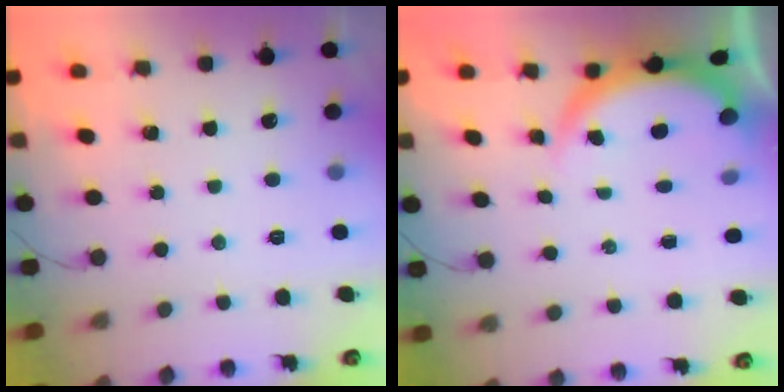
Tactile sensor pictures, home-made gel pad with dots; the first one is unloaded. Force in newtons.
{"total": 3.8, "press": 3.8, "slide": 0.1}